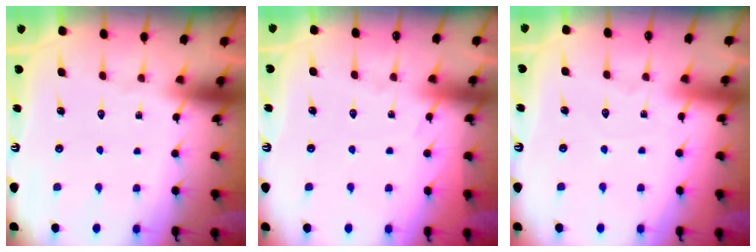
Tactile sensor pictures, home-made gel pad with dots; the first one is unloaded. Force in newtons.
{"total": 4.4, "press": 4.4, "slide": 0.6}
{"total": 2.7, "press": 2.7, "slide": 0.3}